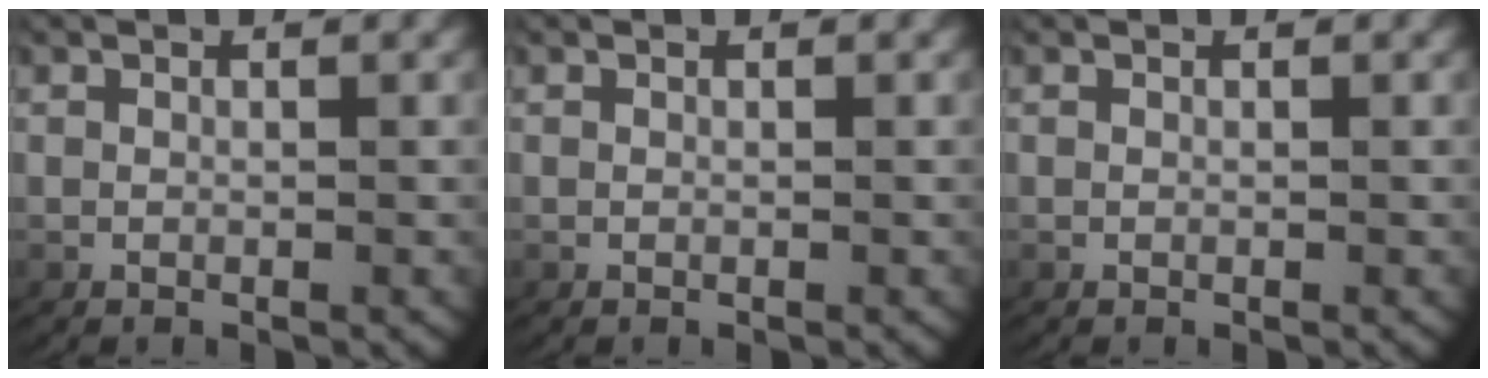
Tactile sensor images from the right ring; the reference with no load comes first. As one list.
[{"total": 0.0}, {"total": 0.0}]